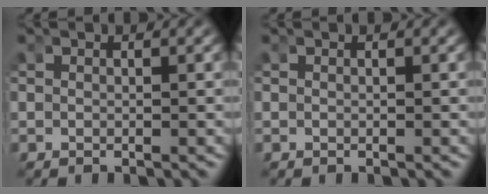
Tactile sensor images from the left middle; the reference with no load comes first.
{"total": 0.0}